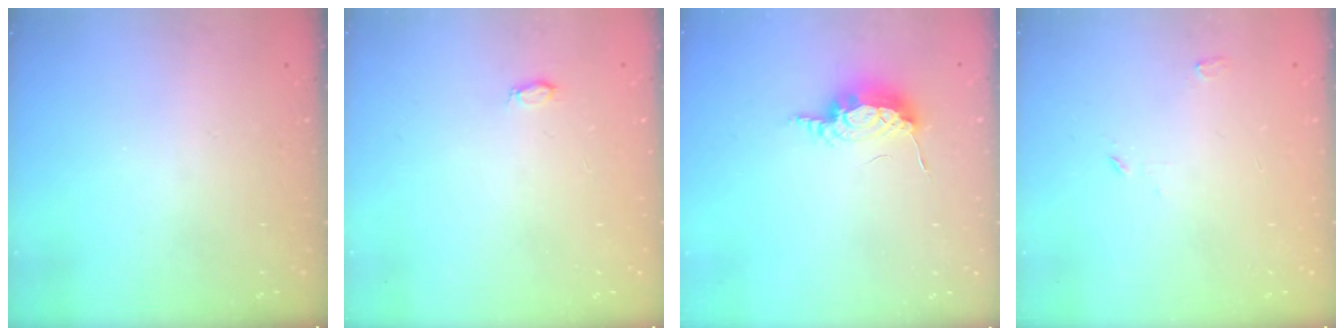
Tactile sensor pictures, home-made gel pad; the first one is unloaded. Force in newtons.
{"total": 2.7, "press": 2.7, "slide": 0.3}
{"total": 7.6, "press": 7.6, "slide": 0.2}
{"total": 2.8, "press": 2.8, "slide": 0.2}